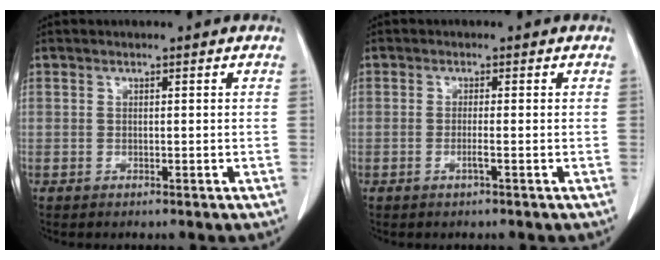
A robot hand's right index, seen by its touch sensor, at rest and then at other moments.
{"total": 1.3, "force": [-0.6, -0.2, 1.1], "torque": [-0.024, -0.002, -0.013]}